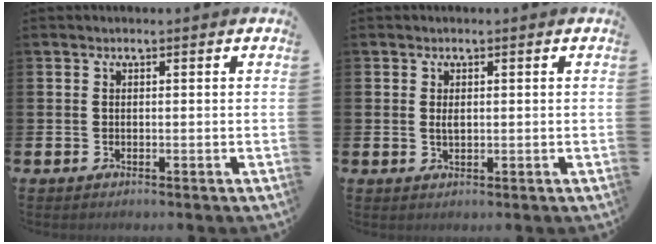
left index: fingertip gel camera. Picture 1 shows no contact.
{"total": 1.0, "force": [0.2, 0.4, 0.8], "torque": [-0.008, -0.001, 0.001]}